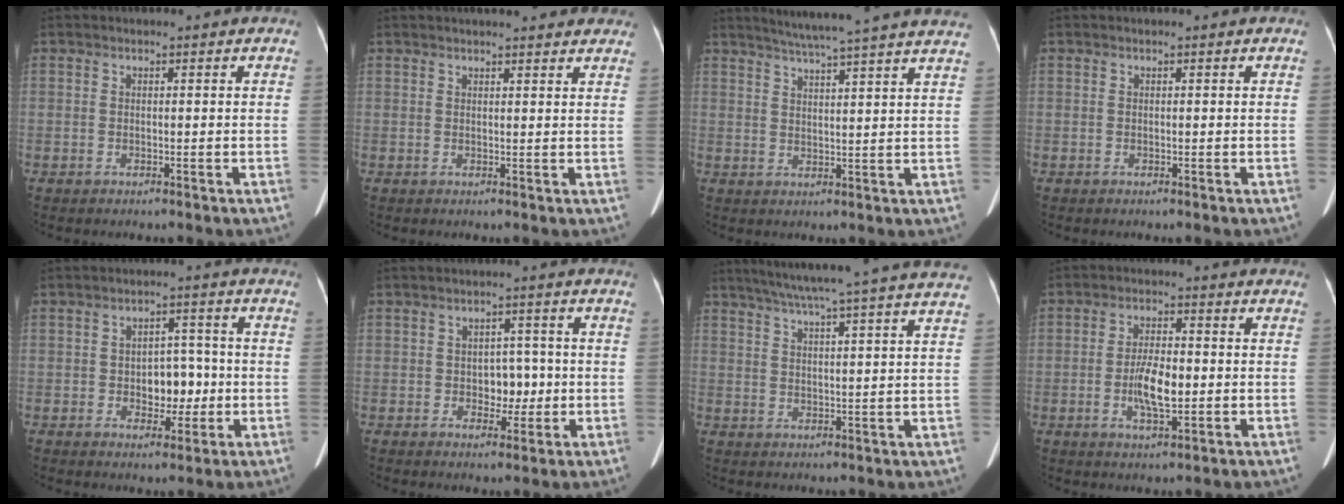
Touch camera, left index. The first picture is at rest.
{"total": 11.0, "force": [9.9, 2.1, 4.3], "torque": [-0.040, 0.016, 0.103]}
{"total": 17.7, "force": [15.7, -1.1, 8.0], "torque": [-0.132, -0.011, 0.198]}
{"total": 0.0}
{"total": 5.4, "force": [-0.9, 3.5, 4.1], "torque": [-0.057, 0.015, -0.009]}
{"total": 4.2, "force": [-0.6, 2.9, 3.0], "torque": [-0.039, 0.012, -0.005]}
{"total": 21.9, "force": [19.1, -1.0, 10.7], "torque": [-0.177, -0.003, 0.245]}
{"total": 6.0, "force": [-1.1, 1.9, 5.6], "torque": [-0.113, 0.003, -0.019]}